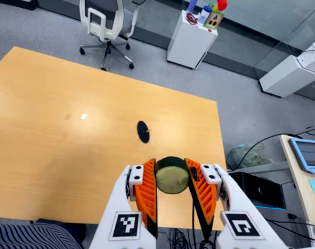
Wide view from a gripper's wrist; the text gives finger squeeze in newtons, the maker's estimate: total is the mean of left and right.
{"total": 11.6, "left": 11.7, "right": 11.4}